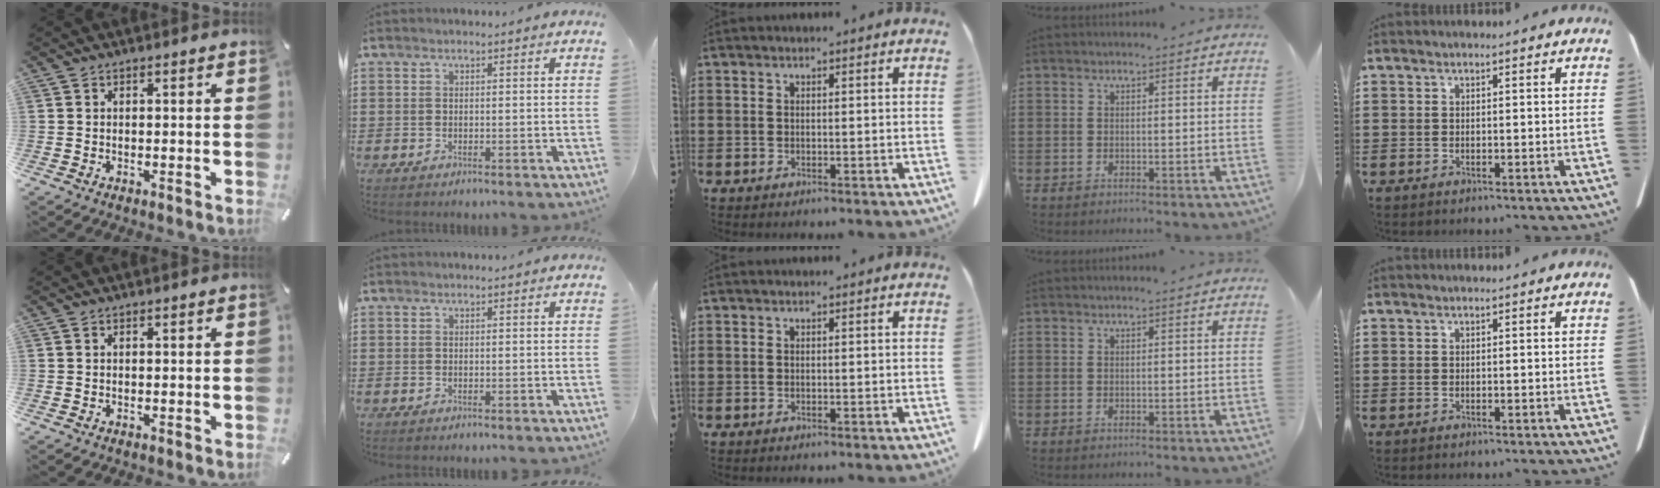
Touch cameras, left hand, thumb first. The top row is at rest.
{}